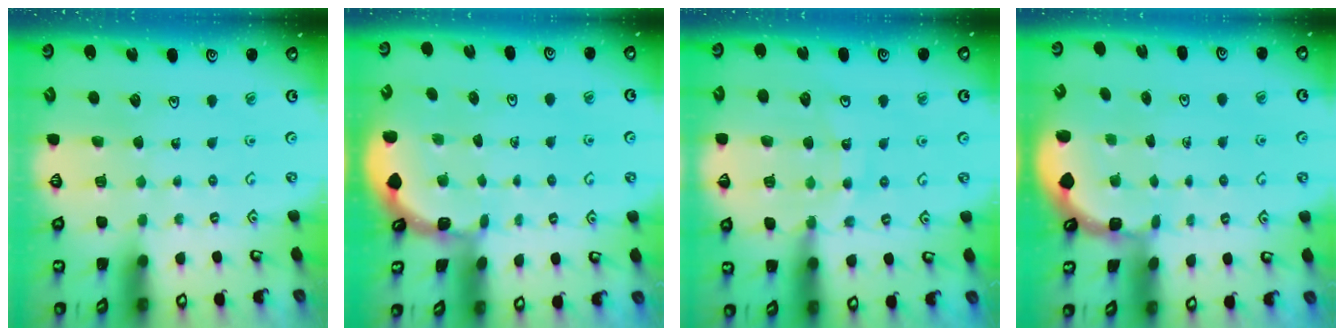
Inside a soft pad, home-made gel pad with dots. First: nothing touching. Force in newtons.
{"total": 1.2, "press": 1.2, "slide": 0.1}
{"total": 12.8, "press": 12.8, "slide": 1.5}
{"total": 1.1, "press": 1.1, "slide": 0.1}